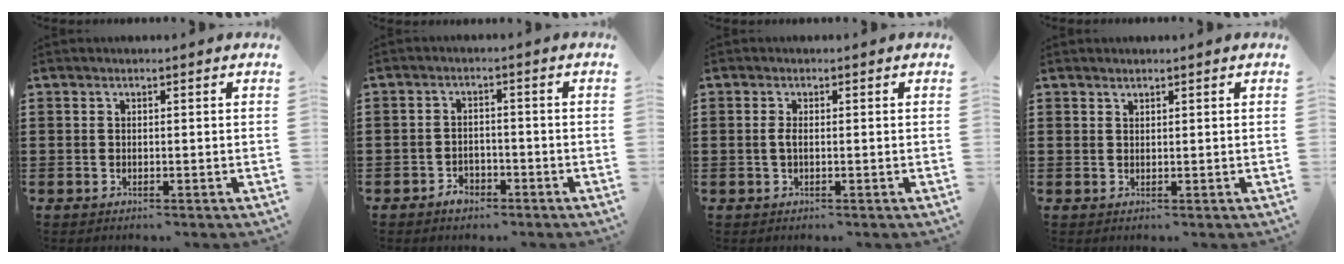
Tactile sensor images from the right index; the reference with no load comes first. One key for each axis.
{"total": 2.6, "fx": -1.9, "fy": 1.5, "fz": 0.8, "tx": -0.017, "ty": 0.002, "tz": -0.039}
{"total": 1.4, "fx": -0.1, "fy": 0.5, "fz": 1.4, "tx": -0.033, "ty": -0.002, "tz": -0.006}
{"total": 0.8, "fx": 0.8, "fy": 0.3, "fz": 0.0, "tx": -0.002, "ty": 0.001, "tz": 0.015}